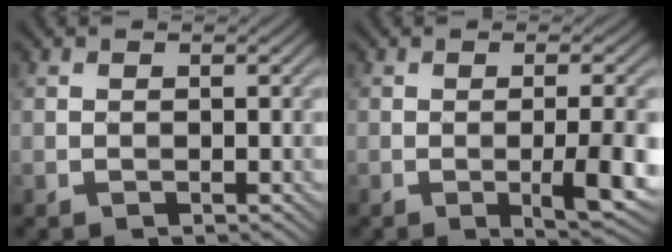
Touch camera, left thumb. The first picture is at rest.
{"total": 5.4, "force": [-1.2, 0.7, 5.2], "torque": [-0.086, 0.001, -0.018]}